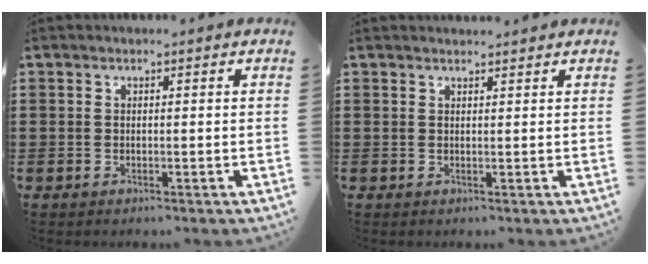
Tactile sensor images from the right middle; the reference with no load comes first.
{"total": 1.2, "force": [1.2, 0.0, 0.2], "torque": [0.002, -0.004, 0.020]}